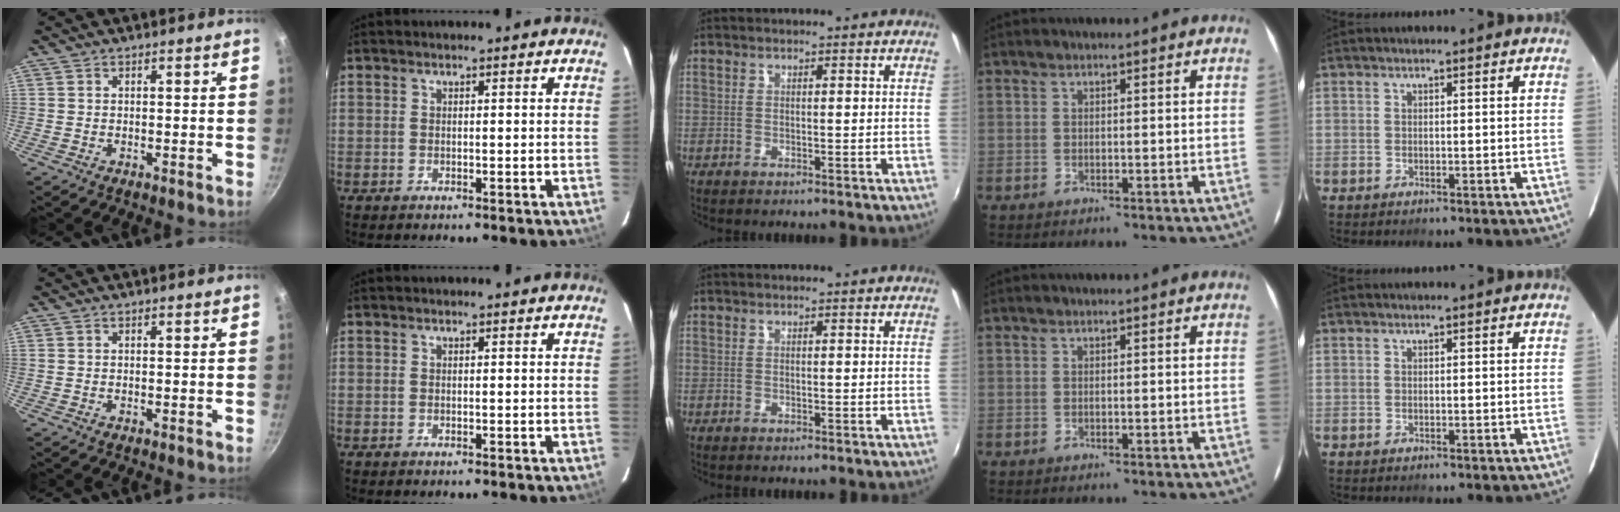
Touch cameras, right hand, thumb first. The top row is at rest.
{}